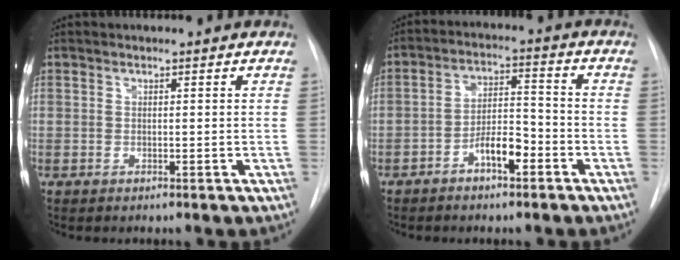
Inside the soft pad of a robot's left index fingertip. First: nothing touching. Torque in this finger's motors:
{"motor_torque": [0.21, 0.03, 0.19, 0.04]}